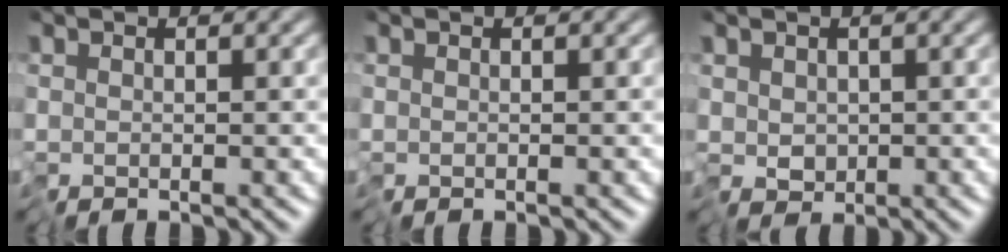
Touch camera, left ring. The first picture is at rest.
{"total": 0.0}
{"total": 1.8, "force": [-0.1, 1.4, 1.2], "torque": [-0.026, -0.001, 0.000]}